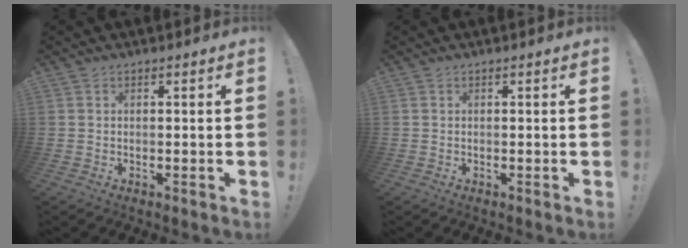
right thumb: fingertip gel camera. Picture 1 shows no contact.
{"total": 0.0}